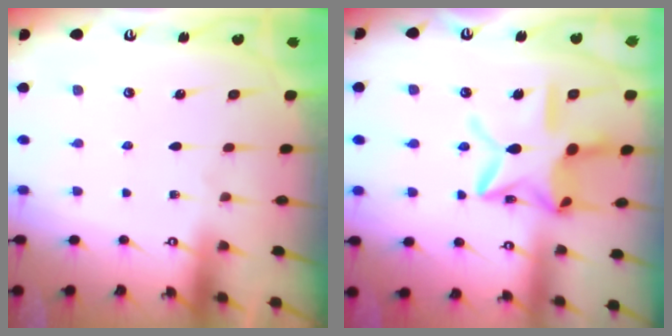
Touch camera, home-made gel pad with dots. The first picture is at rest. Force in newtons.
{"total": 17.5, "press": 17.4, "slide": 1.2}